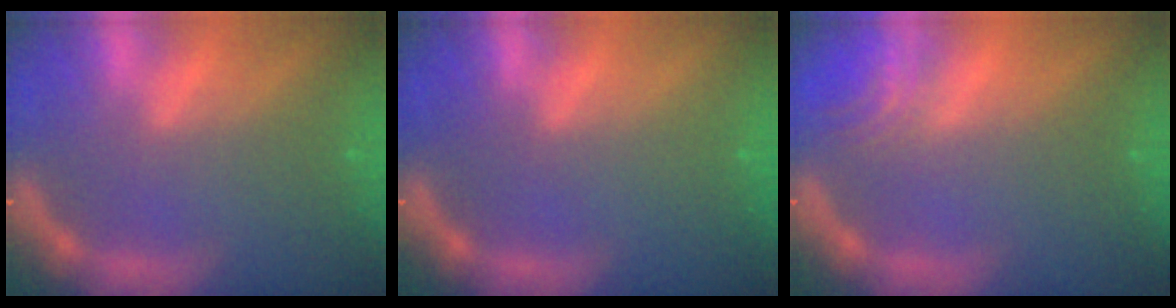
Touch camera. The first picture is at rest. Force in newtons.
{"total": 0.0}
{"total": 2.5}